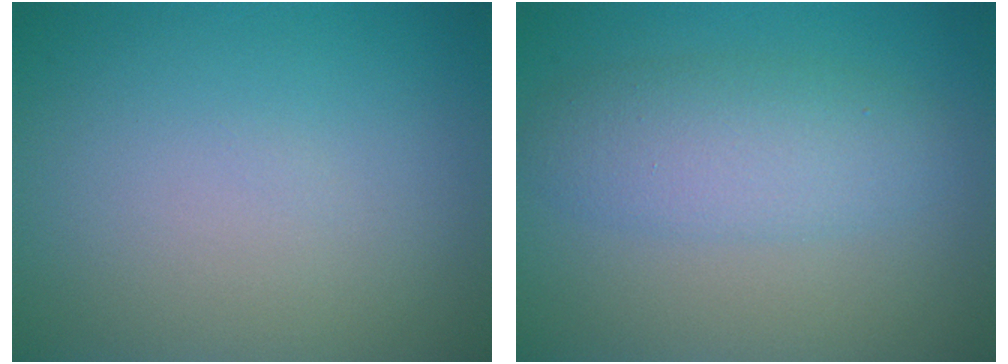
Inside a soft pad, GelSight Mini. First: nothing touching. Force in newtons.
{"total": 4.0, "press": 4.0, "slide": 0.1}